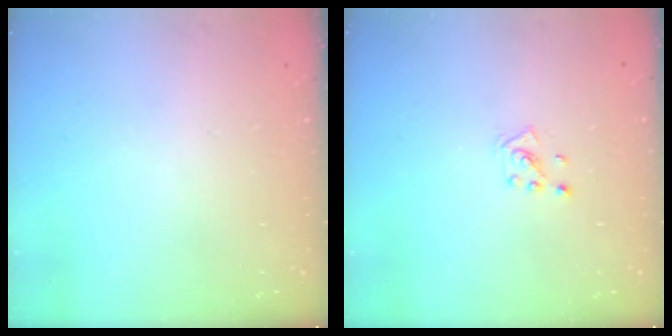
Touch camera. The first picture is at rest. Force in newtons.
{"total": 2.1, "press": 2.0, "slide": 0.3}